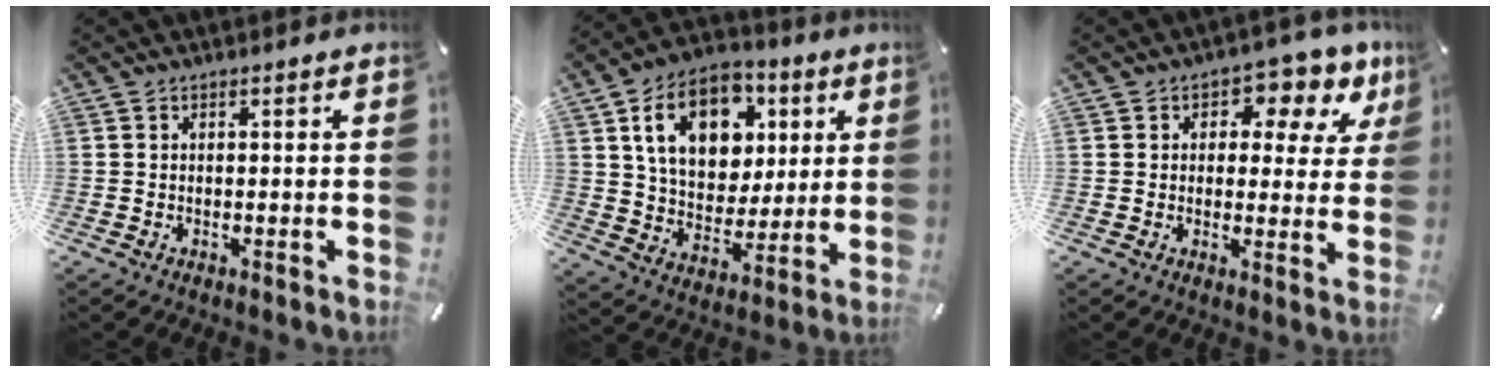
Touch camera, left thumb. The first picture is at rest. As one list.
[{"total": 16.9, "force": [6.4, 12.6, 9.1], "torque": [-0.154, -0.006, 0.123]}, {"total": 7.8, "force": [3.8, 5.1, 4.5], "torque": [-0.052, -0.022, 0.058]}]